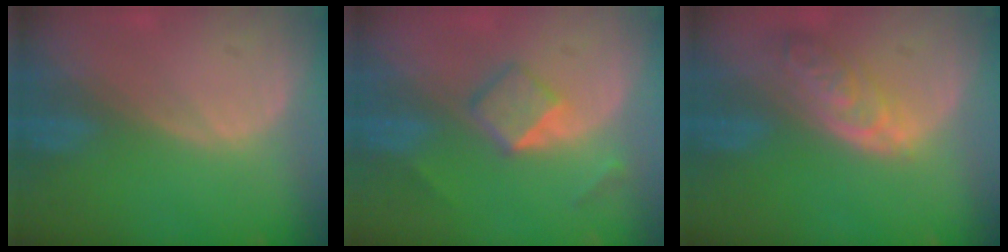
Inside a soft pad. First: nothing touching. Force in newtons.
{"total": 5.3, "press": 4.6, "slide": 2.7}
{"total": 6.1, "press": 5.5, "slide": 2.6}